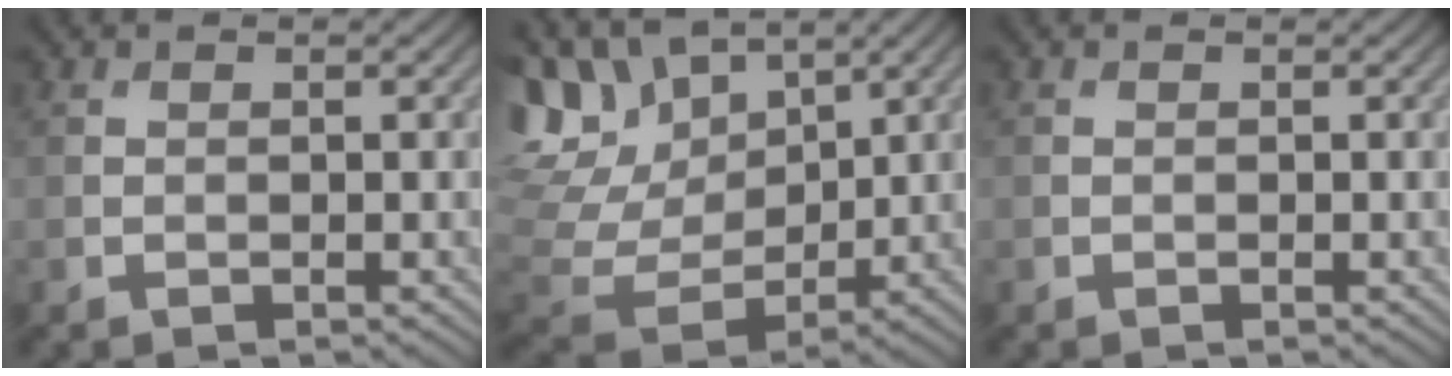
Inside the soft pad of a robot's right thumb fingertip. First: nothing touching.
{"total": 13.2, "force": [6.7, 8.2, 7.9], "torque": [-0.211, 0.029, 0.134]}
{"total": 0.0}